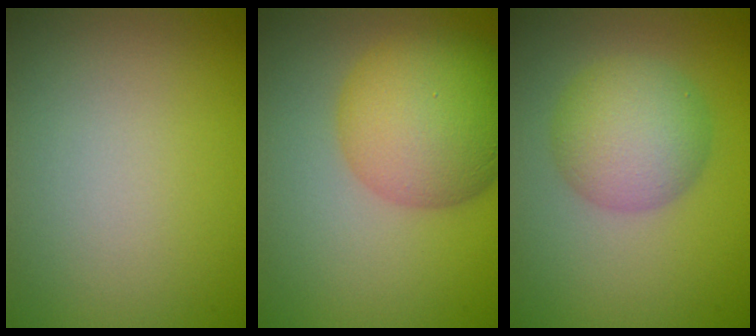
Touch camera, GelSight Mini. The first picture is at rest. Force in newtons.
{"total": 9.0, "press": 9.0, "slide": 0.3}
{"total": 5.2, "press": 5.2, "slide": 0.3}